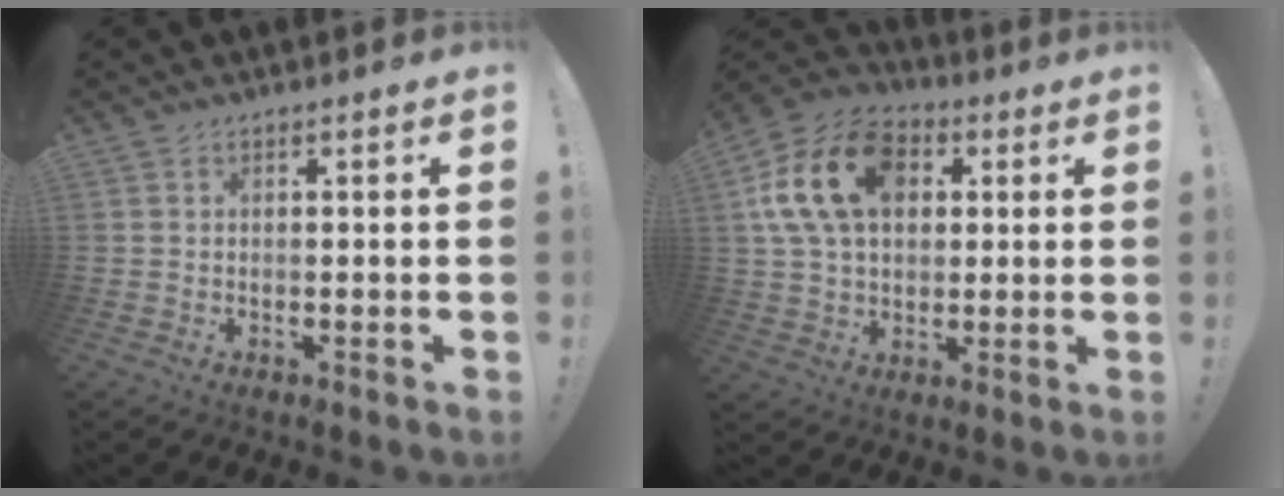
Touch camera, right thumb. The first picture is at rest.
{"total": 19.1, "force": [5.4, 13.4, 12.4], "torque": [-0.216, 0.000, 0.100]}